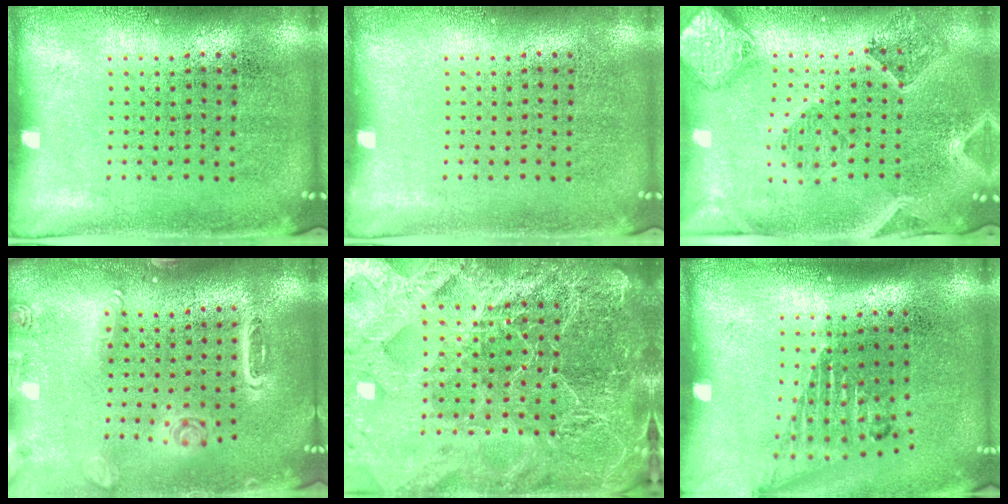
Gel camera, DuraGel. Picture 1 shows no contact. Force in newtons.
{"total": 0.0}
{"total": 1.7, "press": 1.6, "slide": 0.4}
{"total": 1.5, "press": 1.5, "slide": 0.1}
{"total": 6.3, "press": 5.4, "slide": 3.2}
{"total": 1.6, "press": 1.2, "slide": 1.0}